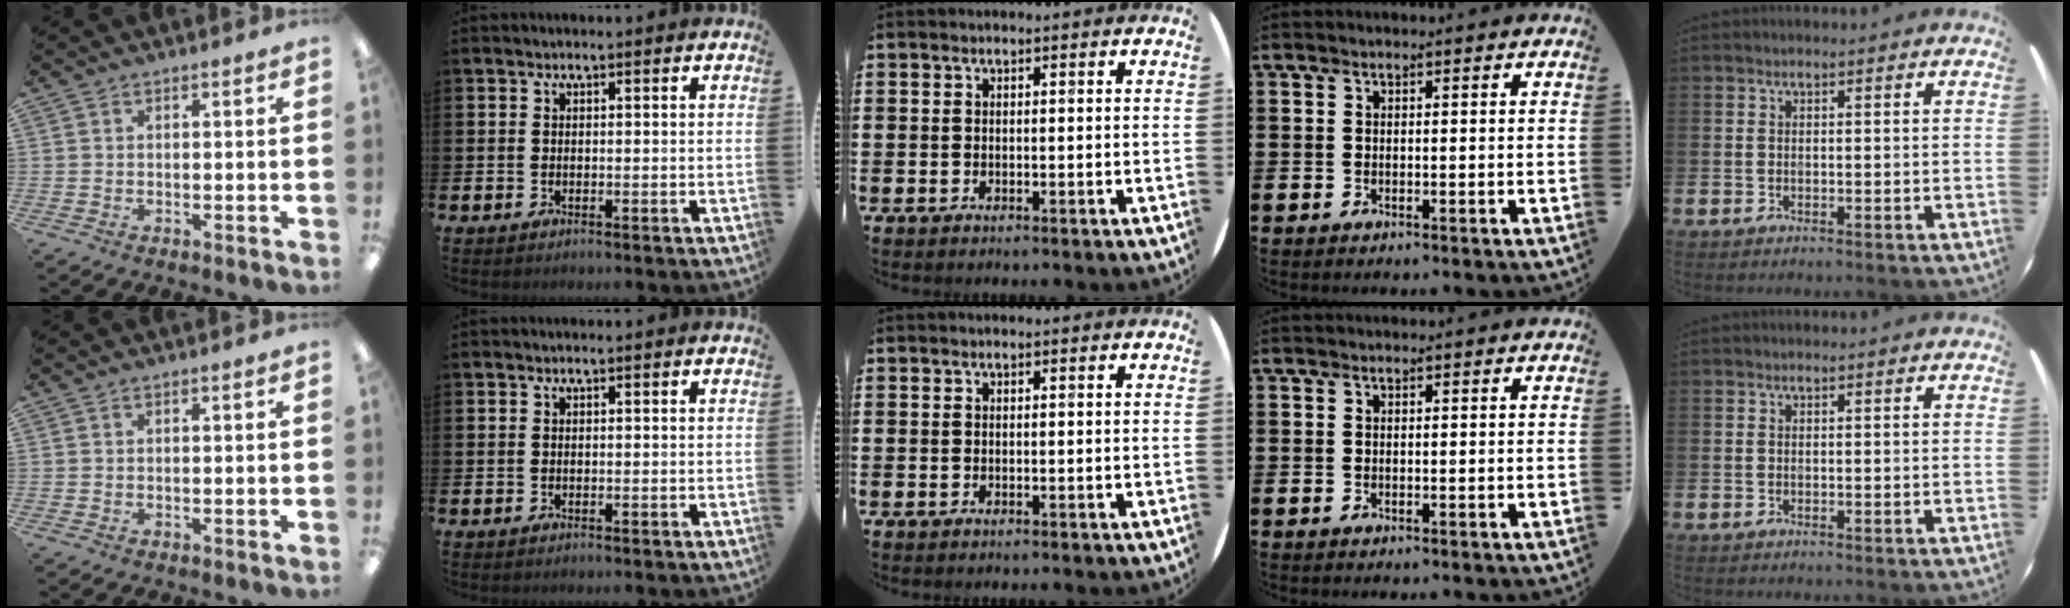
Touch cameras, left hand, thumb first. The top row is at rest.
{}